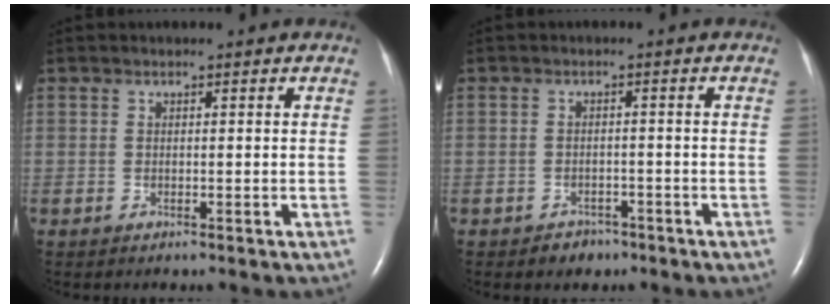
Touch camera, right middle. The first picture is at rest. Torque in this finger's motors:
{"motor_torque": [0.07, -0.06, -0.01, 0.00]}